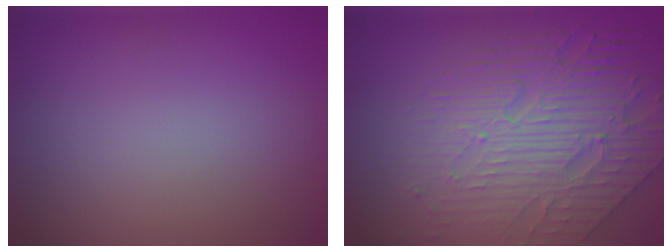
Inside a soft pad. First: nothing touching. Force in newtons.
{"total": 8.4, "press": 5.6, "slide": 6.2}